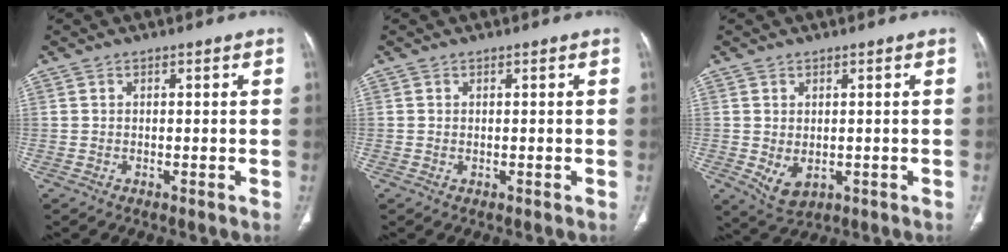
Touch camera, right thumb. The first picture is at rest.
{"total": 0.0}
{"total": 4.7, "force": [-0.6, 3.1, 3.4], "torque": [-0.054, -0.009, 0.007]}